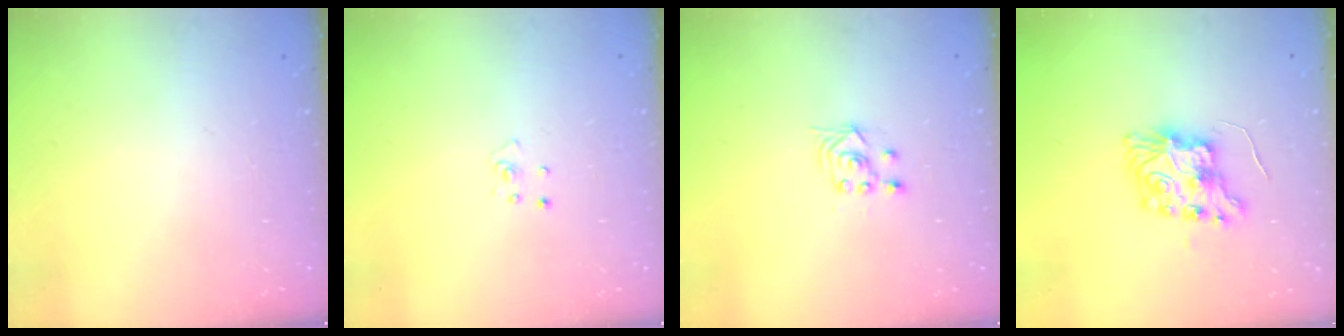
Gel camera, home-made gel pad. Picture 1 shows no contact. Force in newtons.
{"total": 2.3, "press": 2.3, "slide": 0.2}
{"total": 2.8, "press": 2.4, "slide": 1.4}
{"total": 9.8, "press": 9.8, "slide": 0.9}